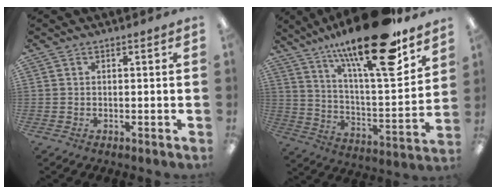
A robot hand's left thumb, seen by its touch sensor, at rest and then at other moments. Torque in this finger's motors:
{"motor_torque": [1.17, 0.50, 1.93, -0.85, 0.35]}